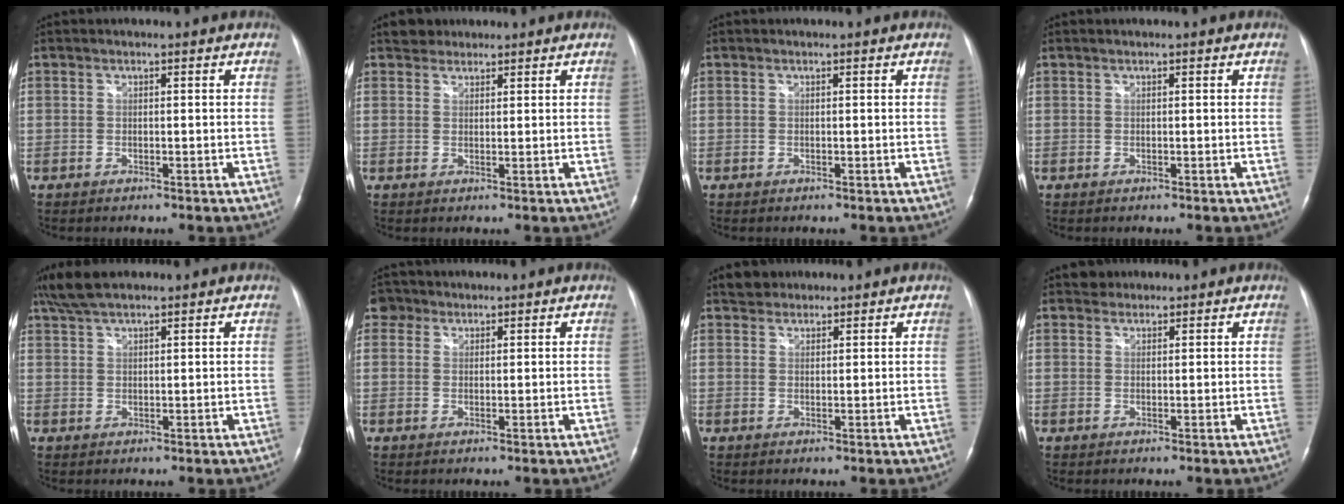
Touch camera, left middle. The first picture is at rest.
{"total": 2.1, "force": [1.6, 1.3, -0.1], "torque": [0.002, 0.009, 0.022]}
{"total": 0.0}
{"total": 0.0}
{"total": 5.1, "force": [4.2, 1.2, 2.7], "torque": [-0.064, 0.019, 0.083]}
{"total": 2.5, "force": [1.5, 2.1, 0.0], "torque": [0.003, 0.009, 0.019]}
{"total": 2.2, "force": [1.7, 1.3, -0.1], "torque": [0.000, 0.010, 0.025]}
{"total": 1.4, "force": [1.1, 0.8, -0.4], "torque": [0.010, 0.002, 0.011]}